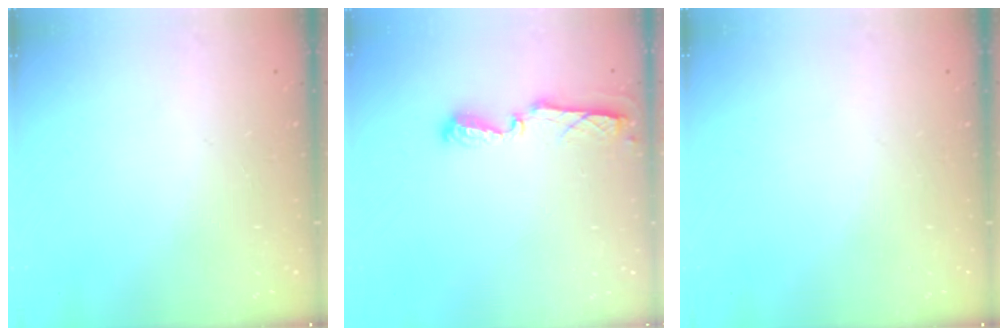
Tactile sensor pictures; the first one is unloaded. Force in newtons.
{"total": 5.6, "press": 5.5, "slide": 0.6}
{"total": 0.0}